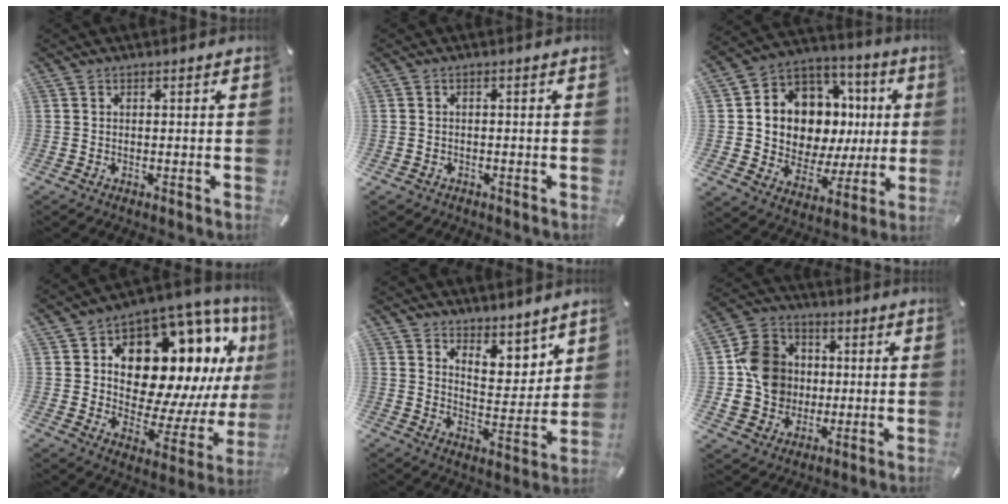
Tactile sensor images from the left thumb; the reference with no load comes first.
{"total": 1.3, "force": [-0.7, 1.0, 0.4], "torque": [-0.008, 0.004, -0.017]}
{"total": 11.7, "force": [2.8, 10.4, 4.7], "torque": [-0.082, -0.047, 0.066]}
{"total": 18.7, "force": [7.9, 11.4, 12.5], "torque": [-0.200, -0.076, 0.129]}
{"total": 7.4, "force": [6.5, 3.6, 0.2], "torque": [0.007, -0.071, 0.117]}
{"total": 13.4, "force": [-0.2, 12.5, 4.8], "torque": [-0.085, 0.017, 0.004]}